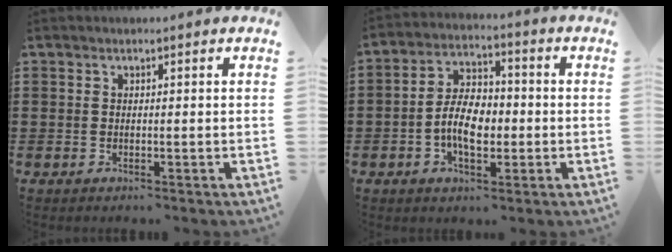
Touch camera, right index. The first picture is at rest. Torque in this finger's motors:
{"motor_torque": [2.14, 0.00, 0.32, 0.19]}